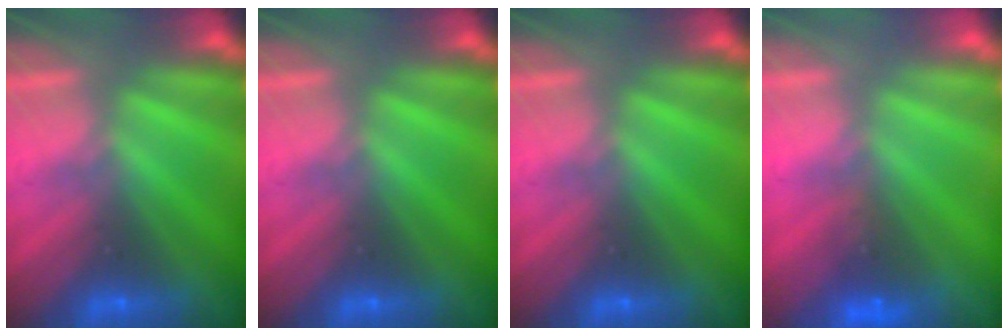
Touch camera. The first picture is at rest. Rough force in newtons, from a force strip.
{"total": 0.0}
{"total": 0.0}
{"total": 3.7}